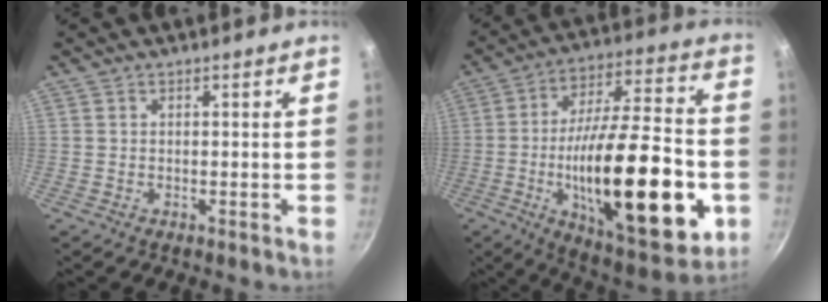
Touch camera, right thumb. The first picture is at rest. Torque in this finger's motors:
{"motor_torque": [-0.04, 1.96, 2.64, -0.13, 0.64]}